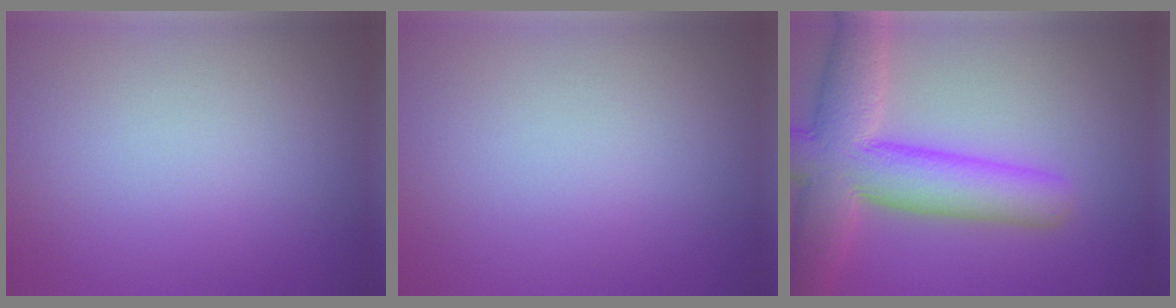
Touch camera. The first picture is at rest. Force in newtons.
{"total": 0.0}
{"total": 9.4, "press": 9.4, "slide": 0.8}